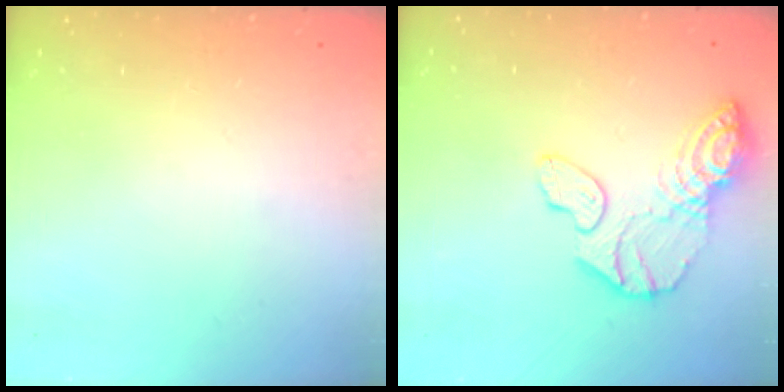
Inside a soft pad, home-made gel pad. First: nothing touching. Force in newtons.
{"total": 13.0, "press": 12.6, "slide": 3.3}